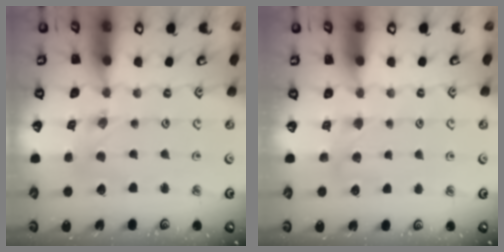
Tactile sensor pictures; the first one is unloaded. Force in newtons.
{"total": 3.8, "press": 3.8, "slide": 0.6}